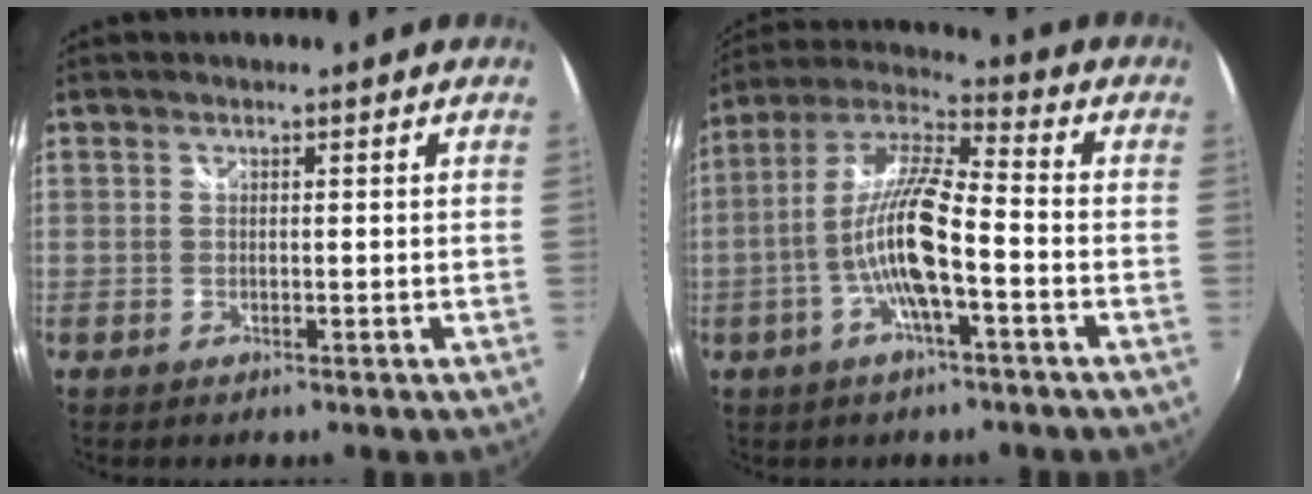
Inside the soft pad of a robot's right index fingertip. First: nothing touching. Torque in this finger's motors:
{"motor_torque": [2.14, 0.00, 1.05, 0.19]}